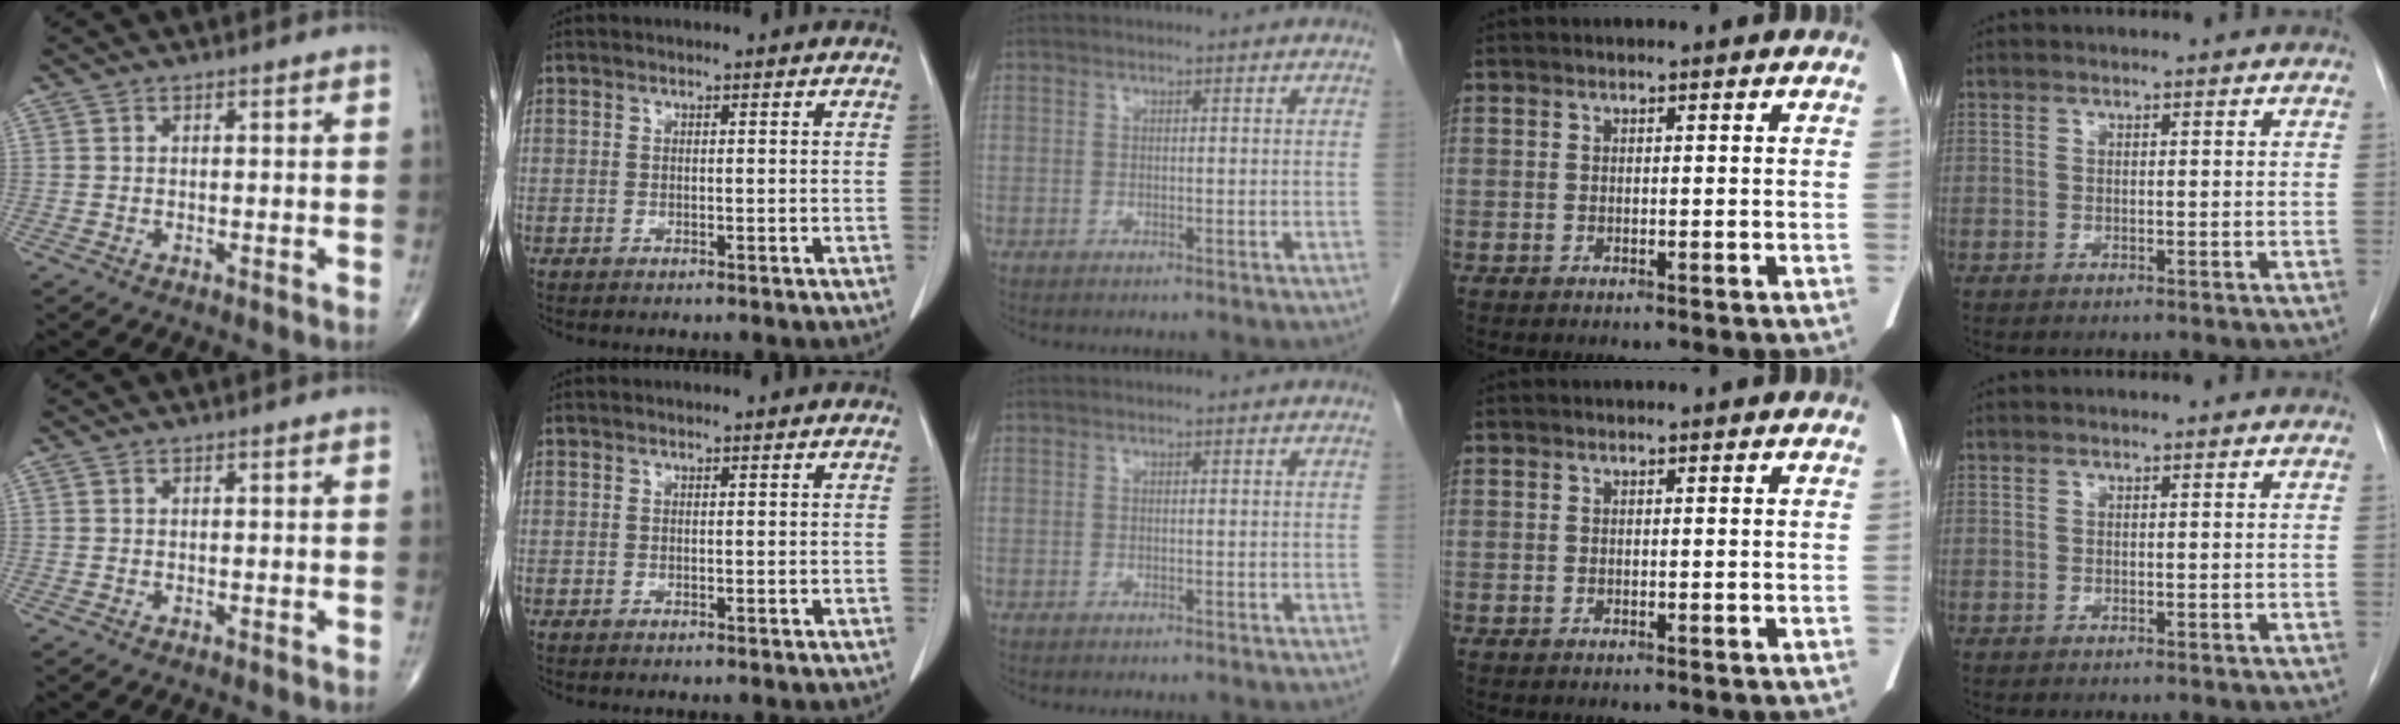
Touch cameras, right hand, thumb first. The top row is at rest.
{}